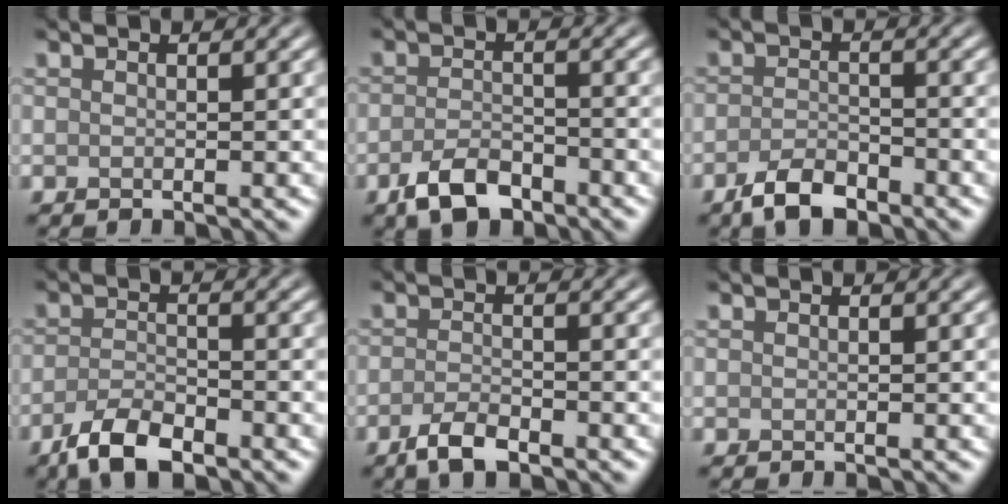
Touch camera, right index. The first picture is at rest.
{"total": 3.9, "force": [-2.5, 1.9, 2.3], "torque": [-0.042, -0.001, -0.052]}
{"total": 3.6, "force": [-2.6, 1.5, 2.1], "torque": [-0.036, 0.001, -0.052]}
{"total": 4.4, "force": [-3.0, 1.6, 2.7], "torque": [-0.050, -0.006, -0.062]}
{"total": 2.8, "force": [-1.9, 0.9, 1.8], "torque": [-0.037, 0.000, -0.040]}
{"total": 0.0}